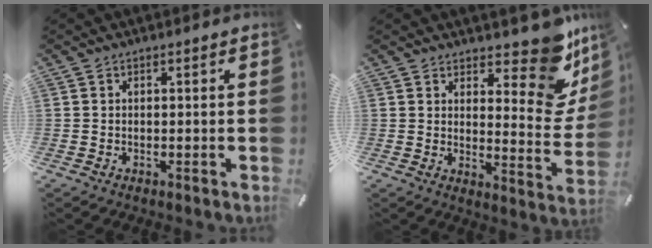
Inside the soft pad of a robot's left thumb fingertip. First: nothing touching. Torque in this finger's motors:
{"motor_torque": [0.77, -0.31, 0.18, -0.08, 0.03]}